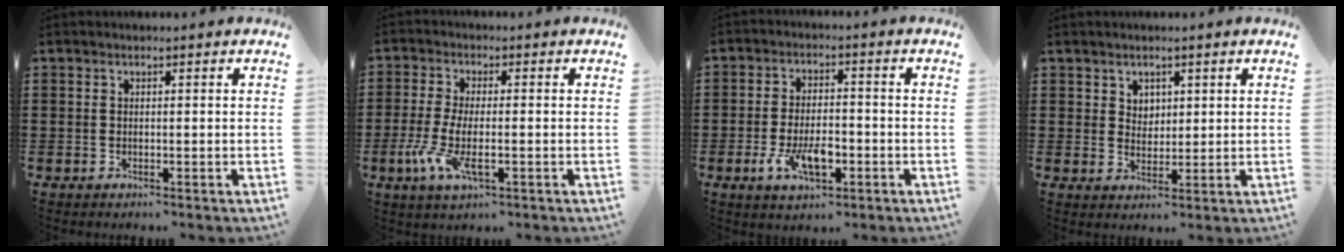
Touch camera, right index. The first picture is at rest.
{"total": 7.2, "force": [-1.9, 2.7, 6.4], "torque": [-0.148, -0.015, -0.038]}
{"total": 7.0, "force": [-2.7, 3.2, 5.6], "torque": [-0.116, 0.000, -0.049]}
{"total": 2.6, "force": [1.6, 2.0, 0.4], "torque": [-0.015, 0.009, 0.030]}